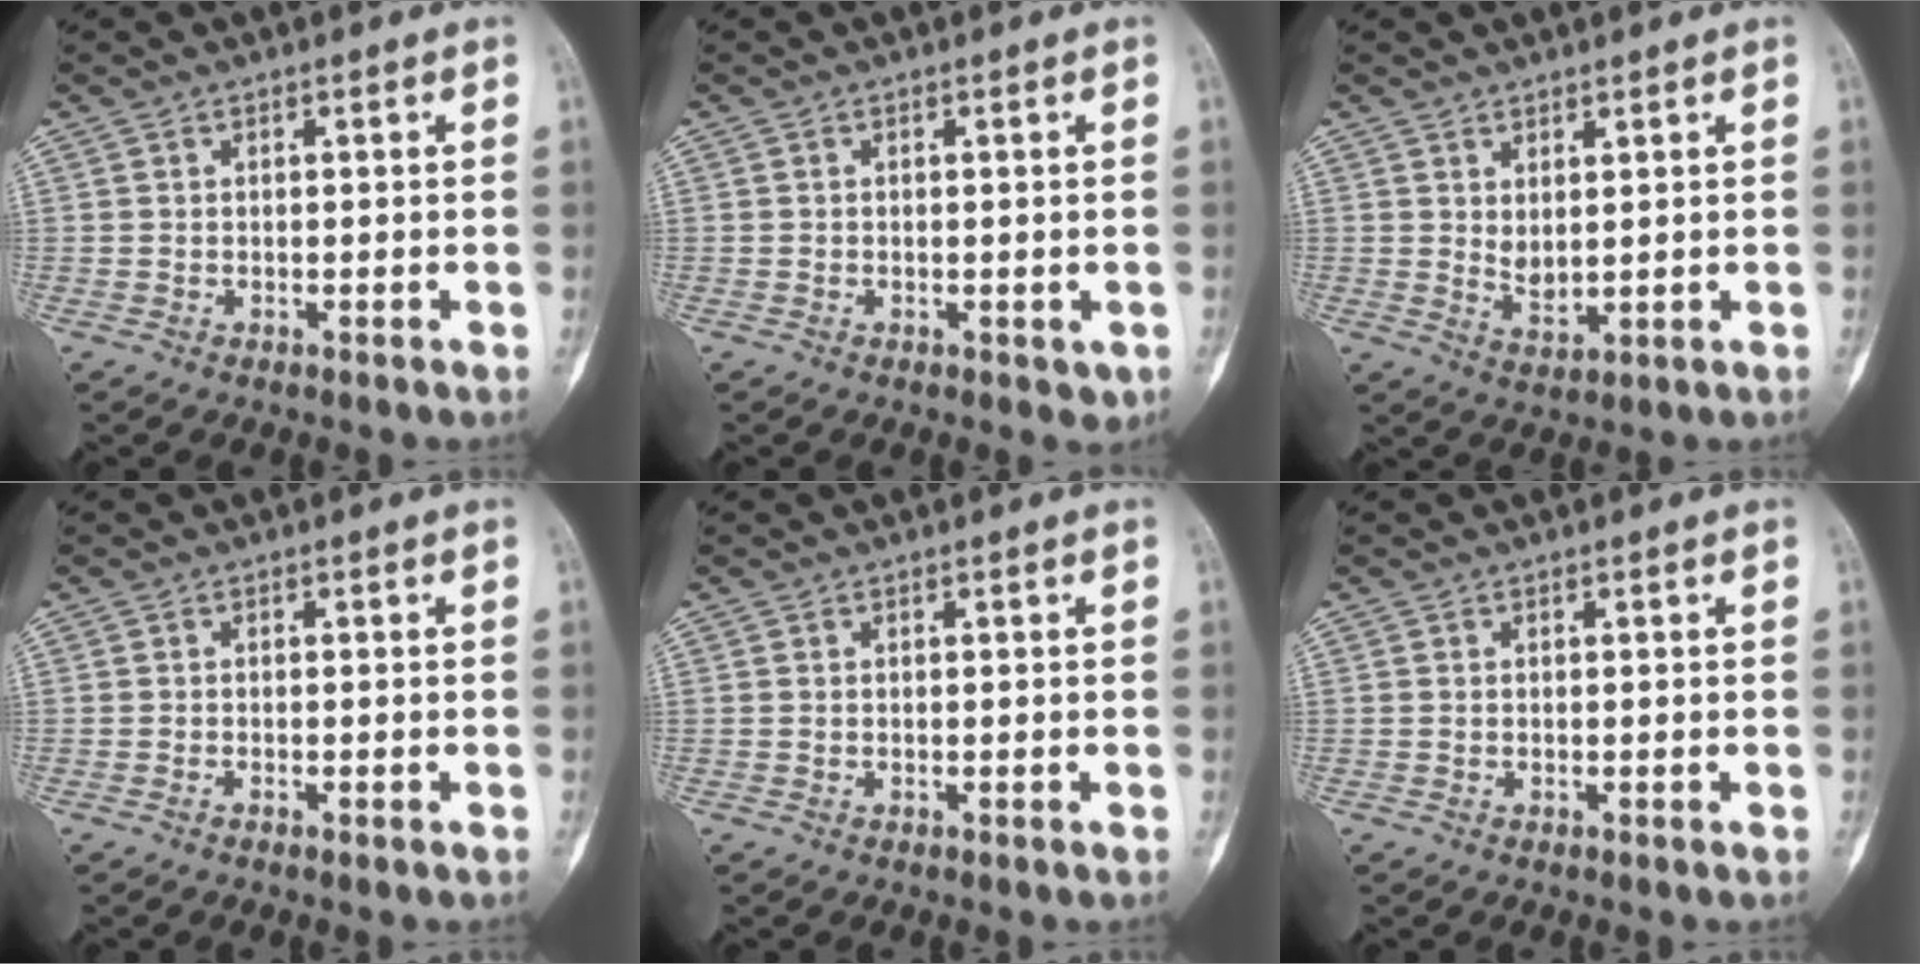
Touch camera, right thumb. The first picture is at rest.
{"total": 1.7, "force": [-0.1, 1.4, 1.0], "torque": [-0.003, -0.002, 0.005]}
{"total": 3.6, "force": [1.2, 2.0, 2.8], "torque": [-0.037, -0.018, 0.031]}
{"total": 0.5, "force": [-0.4, 0.2, 0.2], "torque": [-0.004, 0.003, -0.008]}
{"total": 0.0}
{"total": 0.0}